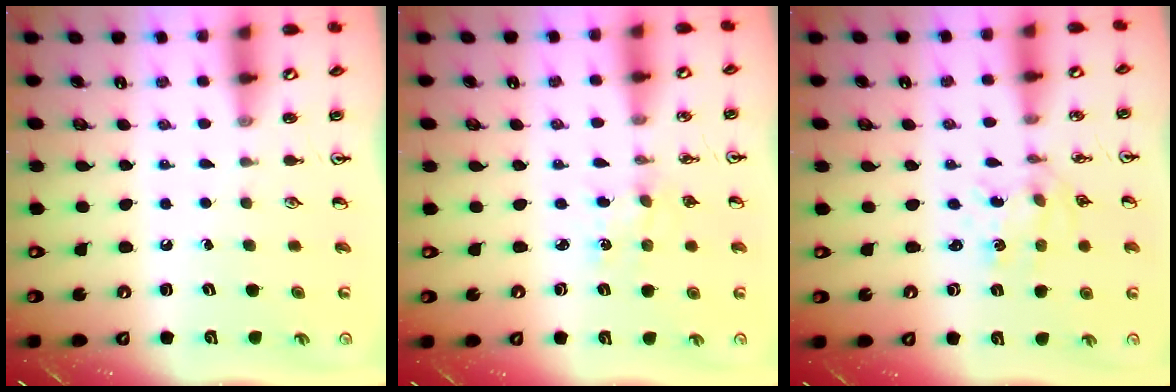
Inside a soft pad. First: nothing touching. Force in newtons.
{"total": 2.6, "press": 2.6, "slide": 0.3}
{"total": 1.5, "press": 1.4, "slide": 0.5}